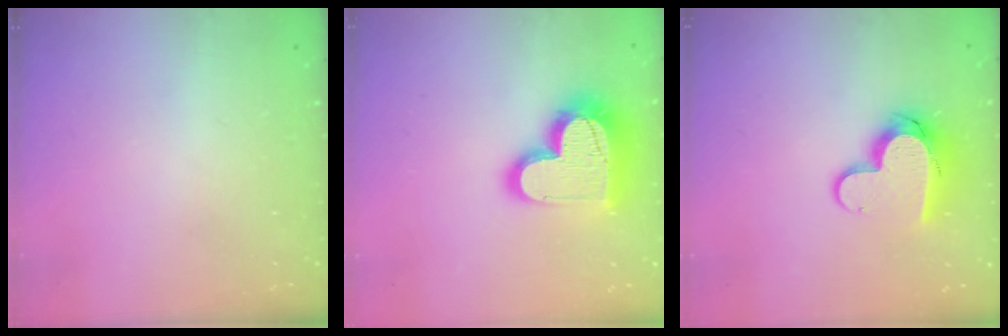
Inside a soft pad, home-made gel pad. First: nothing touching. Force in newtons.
{"total": 21.0, "press": 21.0, "slide": 1.7}
{"total": 11.9, "press": 11.8, "slide": 1.1}